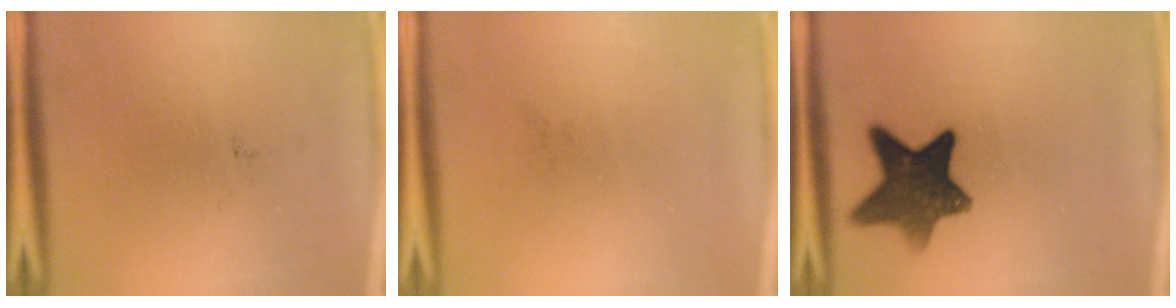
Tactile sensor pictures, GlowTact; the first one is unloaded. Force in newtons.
{"total": 0.0}
{"total": 11.3}